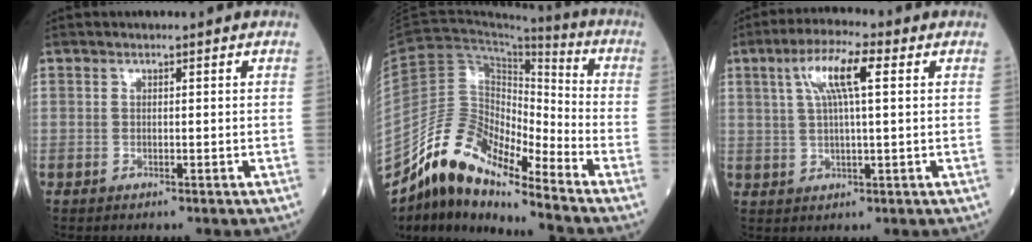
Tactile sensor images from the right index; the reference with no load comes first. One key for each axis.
{"total": 12.8, "fx": -11.1, "fy": 2.8, "fz": 5.7, "tx": -0.109, "ty": 0.041, "tz": -0.201}
{"total": 7.7, "fx": 2.7, "fy": 1.0, "fz": 7.2, "tx": -0.141, "ty": 0.018, "tz": 0.051}